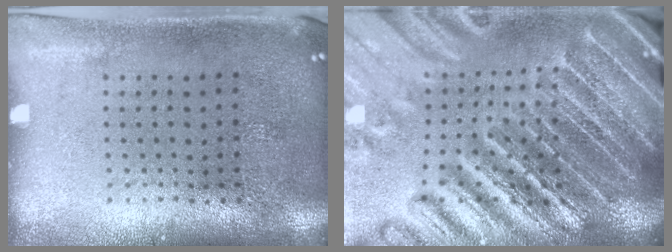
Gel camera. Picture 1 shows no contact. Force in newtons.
{"total": 5.3, "press": 4.6, "slide": 2.5}